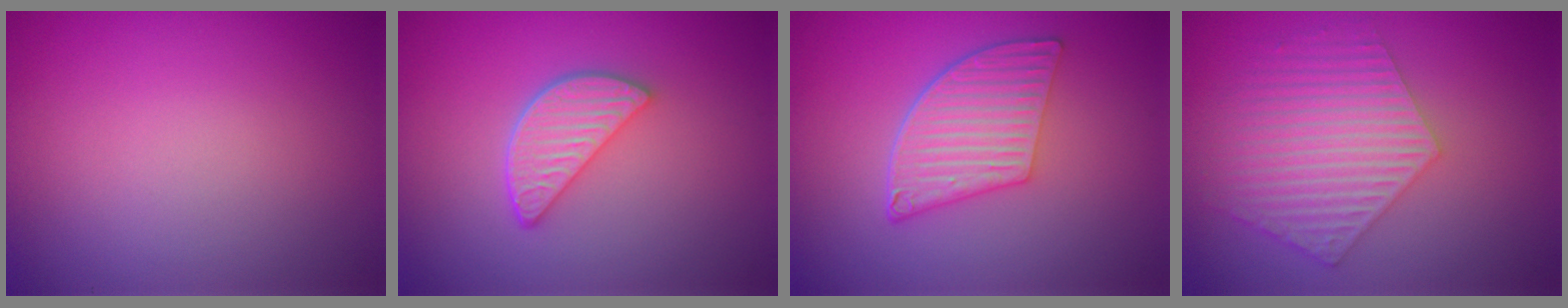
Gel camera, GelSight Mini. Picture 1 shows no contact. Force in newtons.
{"total": 3.9, "press": 3.2, "slide": 2.3}
{"total": 5.6, "press": 4.2, "slide": 3.7}
{"total": 5.9, "press": 4.4, "slide": 4.0}